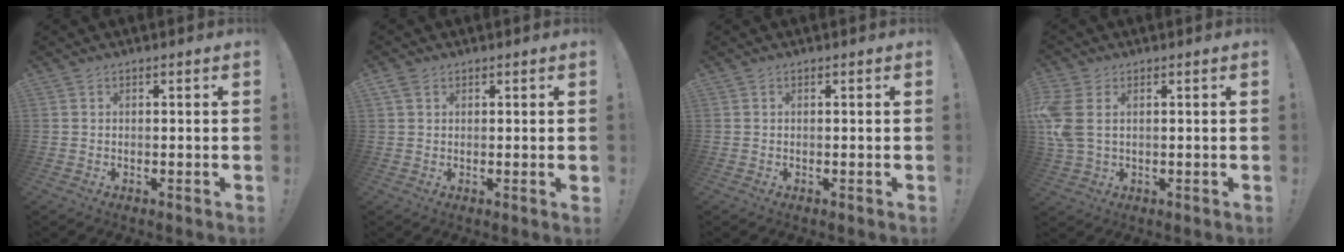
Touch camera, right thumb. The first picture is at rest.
{"total": 2.3, "force": [1.3, 1.1, 1.6], "torque": [-0.026, -0.001, 0.024]}
{"total": 0.0}
{"total": 7.7, "force": [1.6, 5.0, 5.7], "torque": [-0.121, -0.005, 0.035]}